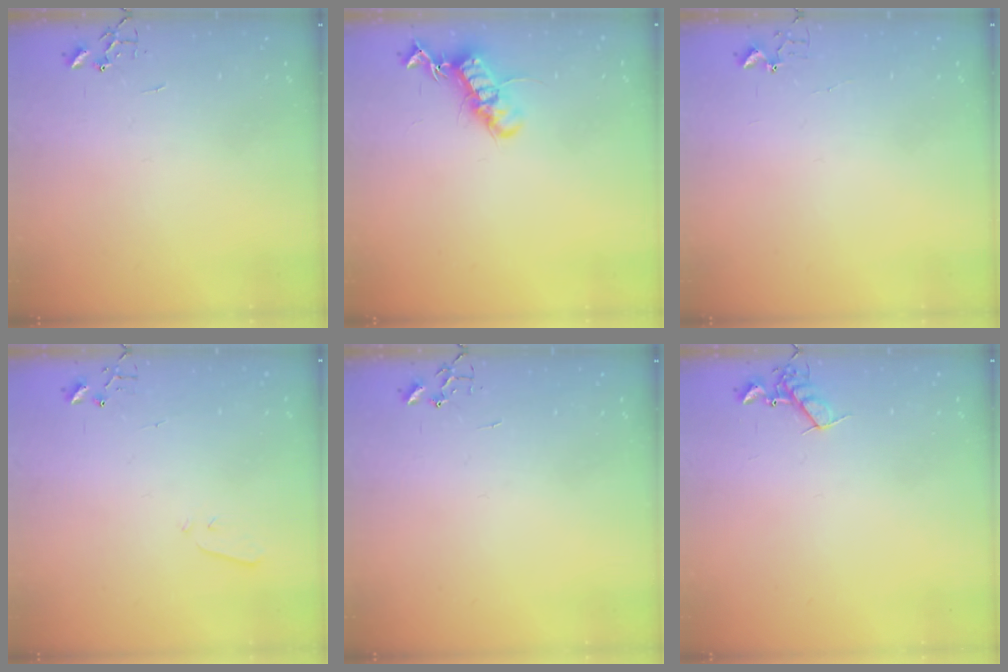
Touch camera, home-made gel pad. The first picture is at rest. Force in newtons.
{"total": 13.8, "press": 13.7, "slide": 1.3}
{"total": 3.4, "press": 3.4, "slide": 0.5}
{"total": 3.3, "press": 3.2, "slide": 0.5}
{"total": 0.0}
{"total": 7.5, "press": 7.5, "slide": 0.8}